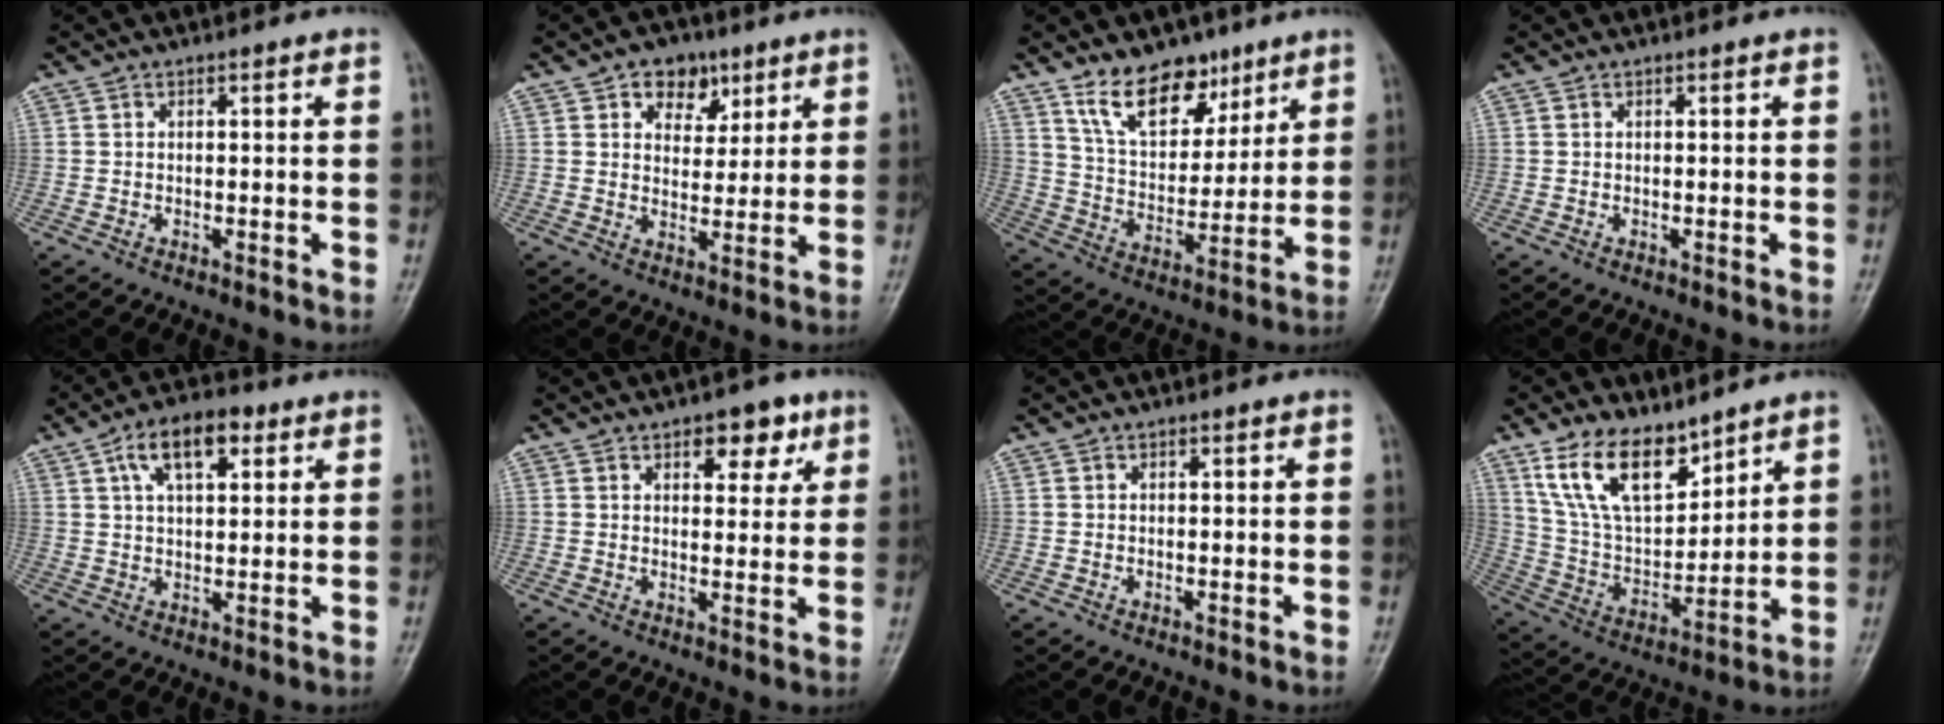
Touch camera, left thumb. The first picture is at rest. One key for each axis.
{"total": 7.3, "fx": 3.9, "fy": 5.2, "fz": 3.2, "tx": -0.011, "ty": -0.013, "tz": 0.056}
{"total": 12.8, "fx": 8.6, "fy": 7.1, "fz": 6.1, "tx": -0.063, "ty": -0.059, "tz": 0.156}
{"total": 0.0}
{"total": 9.3, "fx": 4.0, "fy": 4.7, "fz": 6.9, "tx": -0.107, "ty": 0.004, "tz": 0.063}
{"total": 6.5, "fx": 3.5, "fy": 3.5, "fz": 4.2, "tx": -0.025, "ty": -0.014, "tz": 0.043}
{"total": 0.0}
{"total": 14.6, "fx": 10.0, "fy": 7.1, "fz": 8.0, "tx": -0.114, "ty": -0.055, "tz": 0.206}